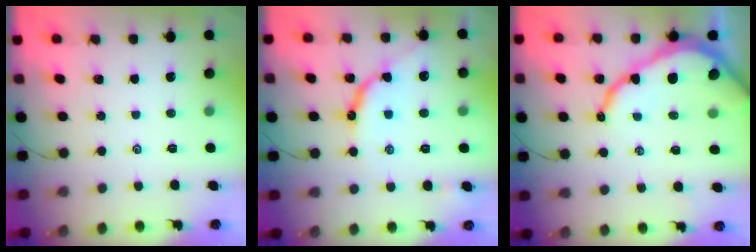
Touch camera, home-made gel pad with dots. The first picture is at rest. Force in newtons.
{"total": 10.0, "press": 10.0, "slide": 0.9}
{"total": 12.4, "press": 12.3, "slide": 1.1}